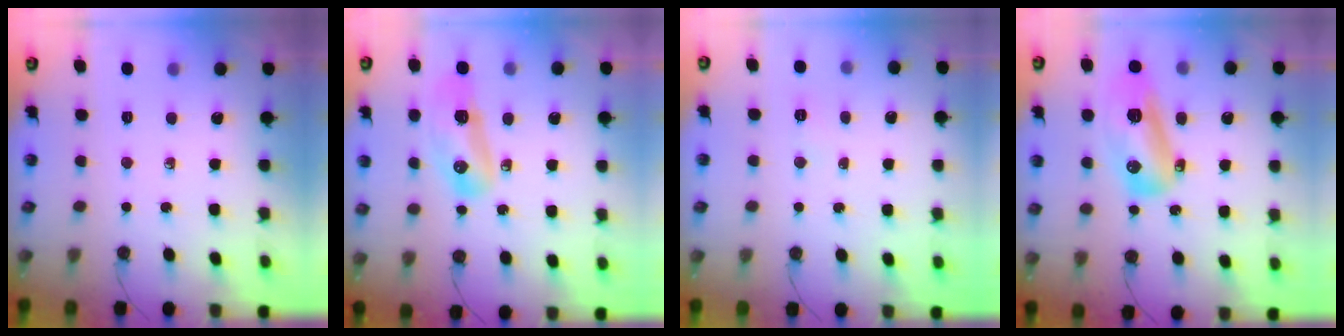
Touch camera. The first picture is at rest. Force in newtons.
{"total": 13.9, "press": 11.8, "slide": 7.2}
{"total": 3.9, "press": 3.9, "slide": 0.4}
{"total": 13.9, "press": 13.8, "slide": 1.8}